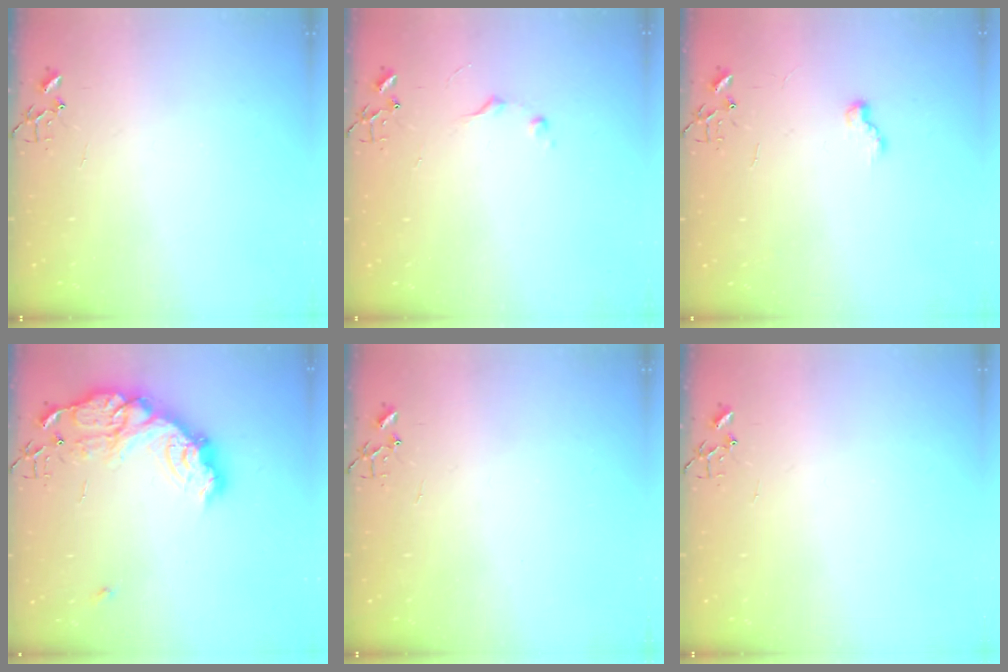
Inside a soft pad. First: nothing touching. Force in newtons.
{"total": 5.2, "press": 5.1, "slide": 0.7}
{"total": 6.4, "press": 6.3, "slide": 0.6}
{"total": 18.7, "press": 18.7, "slide": 1.3}
{"total": 0.0}
{"total": 0.0}